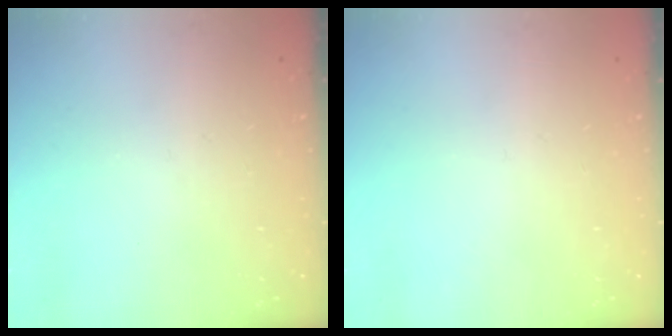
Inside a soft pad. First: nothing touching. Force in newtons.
{"total": 0.0}